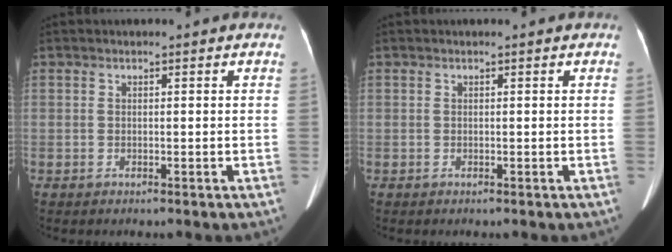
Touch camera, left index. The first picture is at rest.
{"total": 0.0}